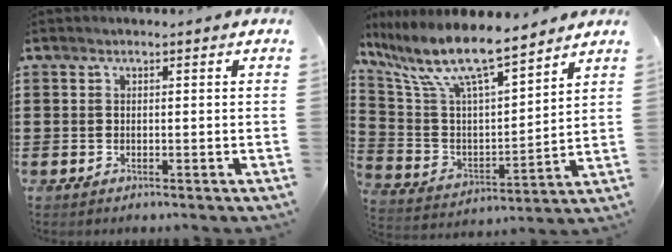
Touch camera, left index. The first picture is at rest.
{"total": 11.2, "force": [8.7, 2.2, 6.7], "torque": [-0.164, -0.053, 0.150]}